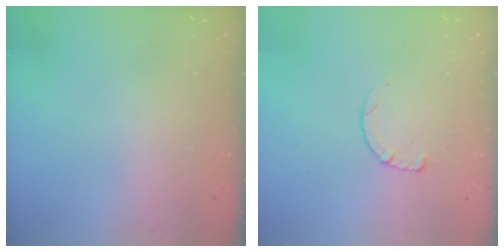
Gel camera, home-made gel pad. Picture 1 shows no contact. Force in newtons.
{"total": 3.0, "press": 3.0, "slide": 0.3}